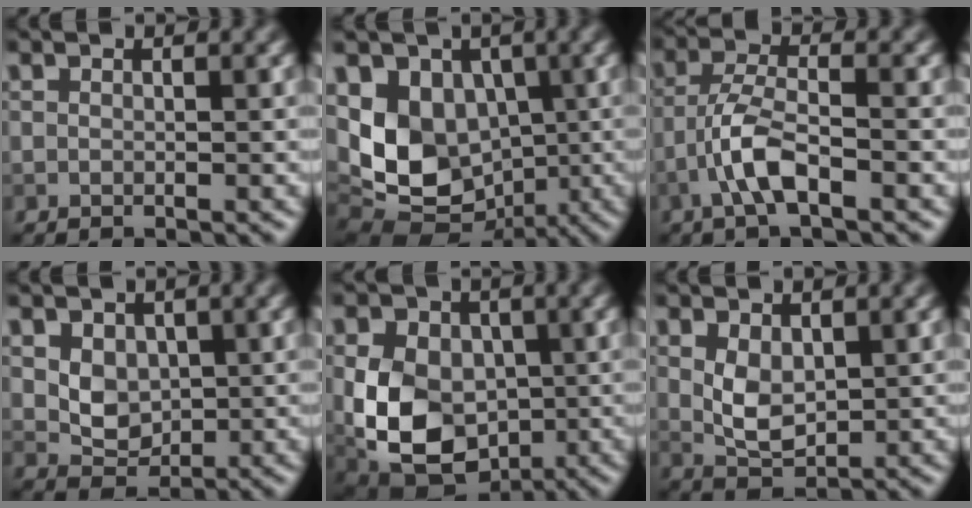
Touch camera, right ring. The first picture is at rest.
{"total": 10.8, "force": [0.2, 8.5, 6.6], "torque": [-0.121, -0.015, 0.009]}
{"total": 4.2, "force": [-2.1, 1.1, 3.5], "torque": [-0.071, 0.009, -0.048]}
{"total": 3.0, "force": [0.6, 2.3, 1.8], "torque": [-0.029, -0.005, 0.011]}
{"total": 11.6, "force": [-0.4, 8.9, 7.4], "torque": [-0.115, 0.001, -0.023]}
{"total": 3.3, "force": [0.6, 2.1, 2.5], "torque": [-0.056, -0.003, 0.016]}